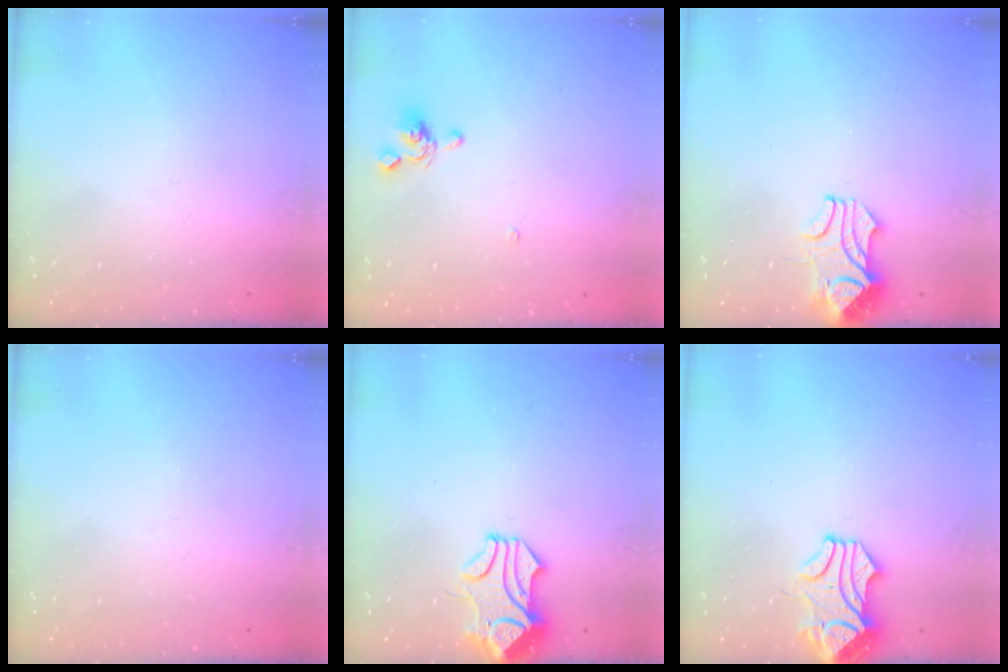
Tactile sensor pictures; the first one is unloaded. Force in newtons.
{"total": 0.7, "press": 0.3, "slide": 0.6}
{"total": 2.3, "press": 2.1, "slide": 0.8}
{"total": 0.0}
{"total": 0.9, "press": 0.2, "slide": 0.9}
{"total": 0.0}